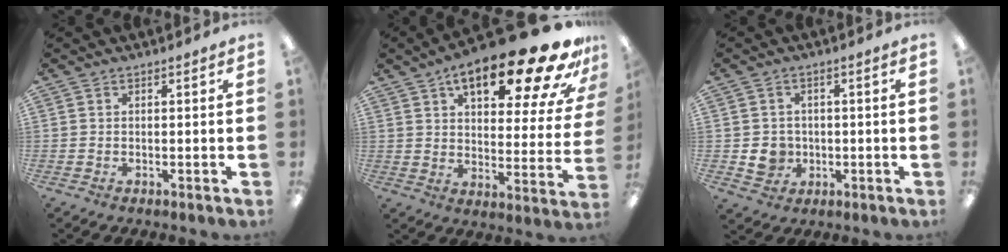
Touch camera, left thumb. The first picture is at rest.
{"total": 24.0, "force": [14.4, 8.4, 17.2], "torque": [-0.242, -0.090, 0.225]}
{"total": 5.2, "force": [-0.6, 4.9, 1.6], "torque": [-0.017, 0.009, -0.008]}